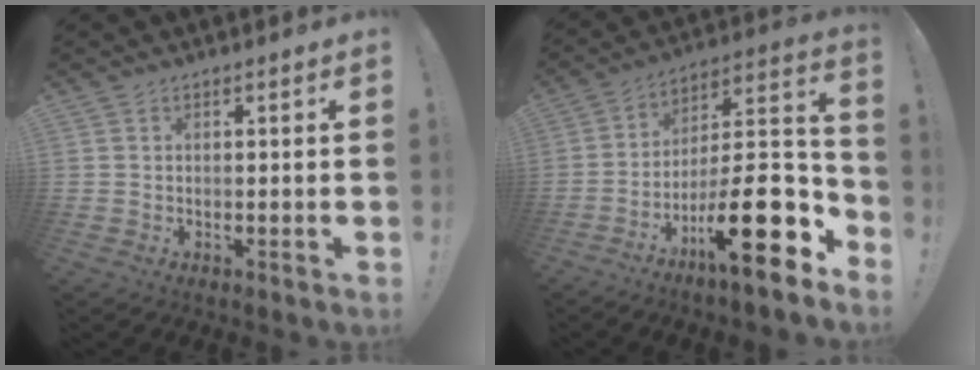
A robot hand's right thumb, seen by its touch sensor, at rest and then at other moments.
{"total": 23.1, "force": [-9.8, 6.4, 20.0], "torque": [-0.309, 0.046, -0.157]}